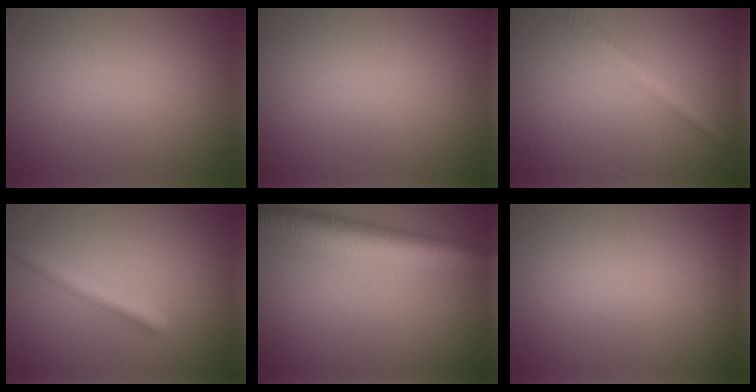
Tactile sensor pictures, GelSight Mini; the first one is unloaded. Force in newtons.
{"total": 0.0}
{"total": 2.0, "press": 2.0, "slide": 0.1}
{"total": 2.8, "press": 2.8, "slide": 0.2}
{"total": 6.1, "press": 6.1, "slide": 0.4}
{"total": 0.0}